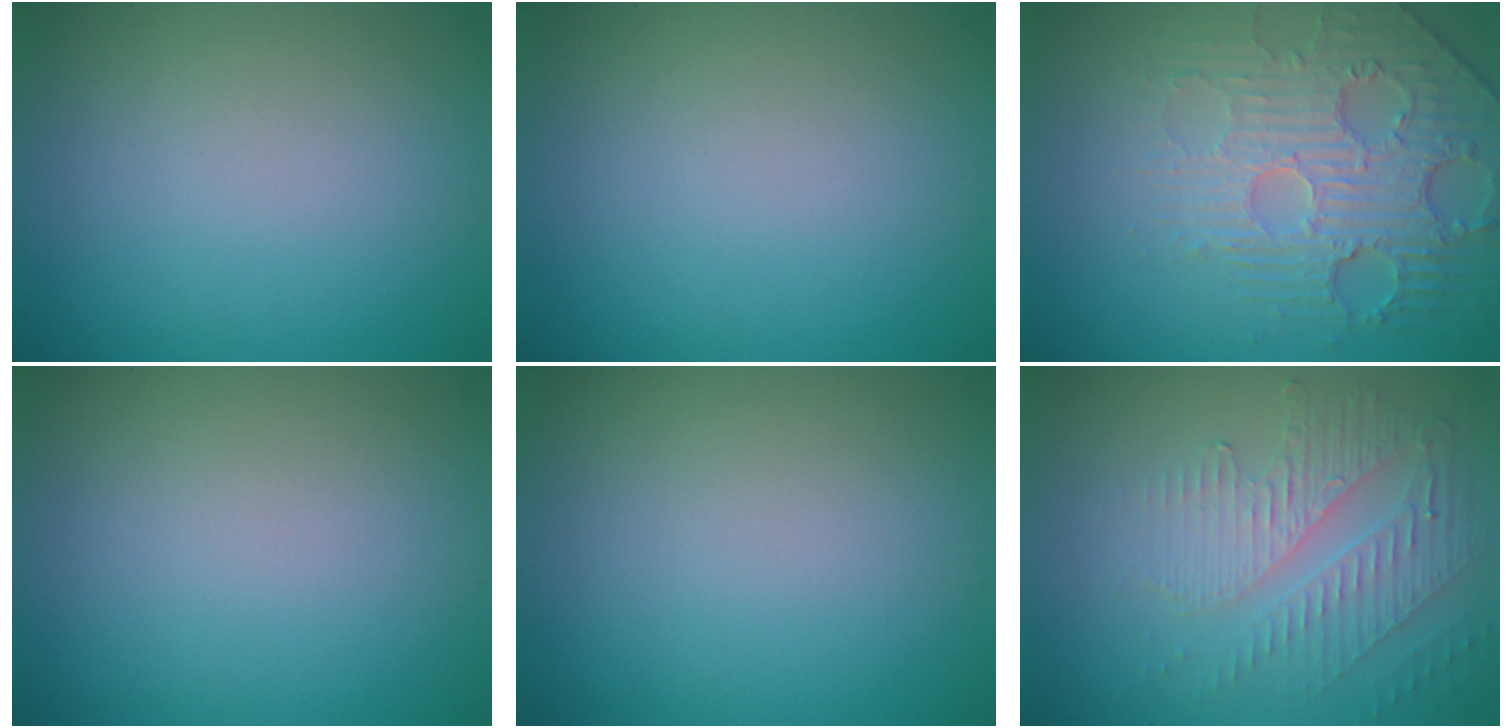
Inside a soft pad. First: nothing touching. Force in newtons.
{"total": 0.0}
{"total": 4.5, "press": 4.2, "slide": 1.6}
{"total": 0.0}
{"total": 0.0}
{"total": 4.3, "press": 3.1, "slide": 2.9}